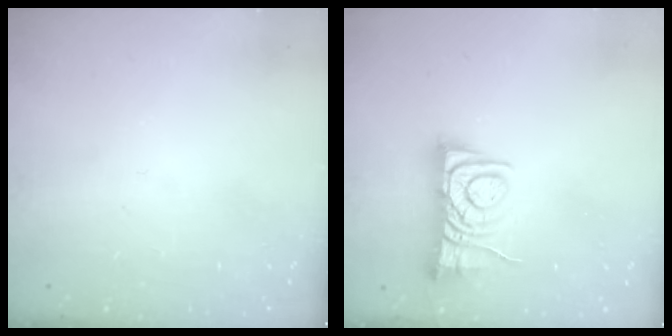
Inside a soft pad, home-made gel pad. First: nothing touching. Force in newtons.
{"total": 7.6, "press": 7.5, "slide": 1.0}